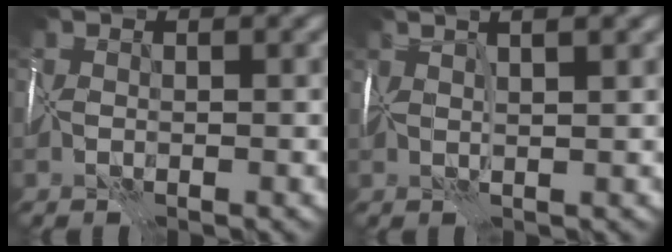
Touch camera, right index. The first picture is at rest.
{"total": 5.5, "force": [3.1, 1.6, 4.3], "torque": [-0.042, 0.041, 0.024]}